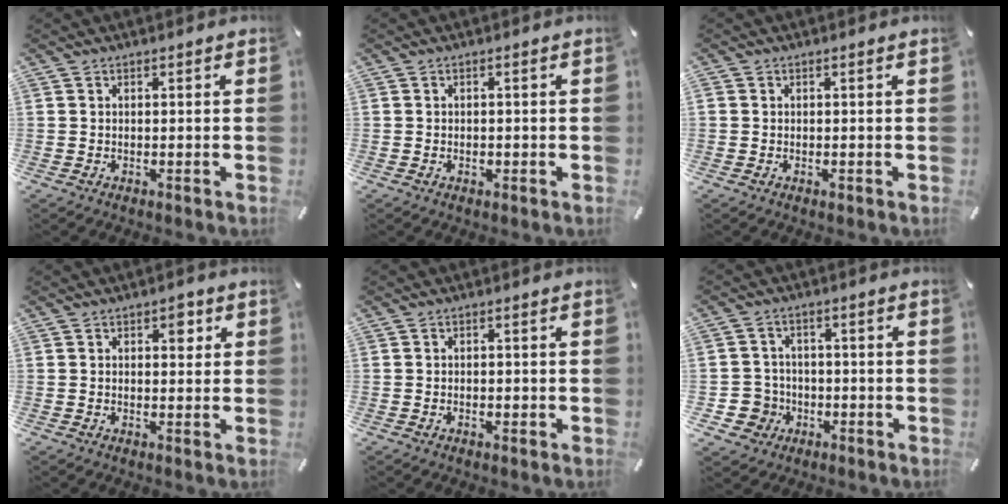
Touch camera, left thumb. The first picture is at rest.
{"total": 1.1, "force": [-0.3, 0.6, 0.9], "torque": [-0.017, 0.000, -0.007]}
{"total": 0.5, "force": [-0.2, 0.4, 0.2], "torque": [-0.002, 0.000, -0.004]}
{"total": 3.4, "force": [1.2, 2.0, 2.4], "torque": [-0.012, -0.009, 0.010]}
{"total": 1.2, "force": [-0.5, 0.5, 1.0], "torque": [-0.018, 0.002, -0.009]}
{"total": 6.4, "force": [-1.8, 6.1, 0.8], "torque": [-0.034, 0.014, -0.030]}